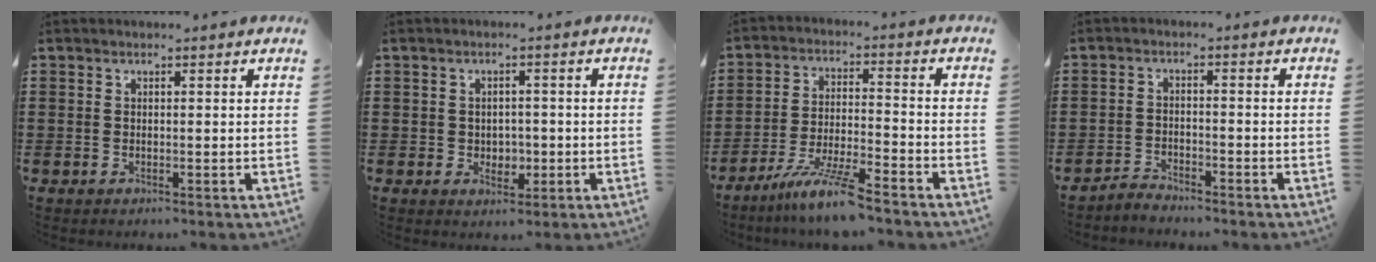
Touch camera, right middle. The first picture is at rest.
{"total": 2.1, "force": [-0.3, 1.9, 0.9], "torque": [-0.016, 0.002, -0.012]}
{"total": 7.9, "force": [-6.5, 0.0, 4.4], "torque": [-0.094, -0.012, -0.124]}
{"total": 2.4, "force": [-2.4, 0.2, 0.0], "torque": [-0.006, 0.004, -0.052]}